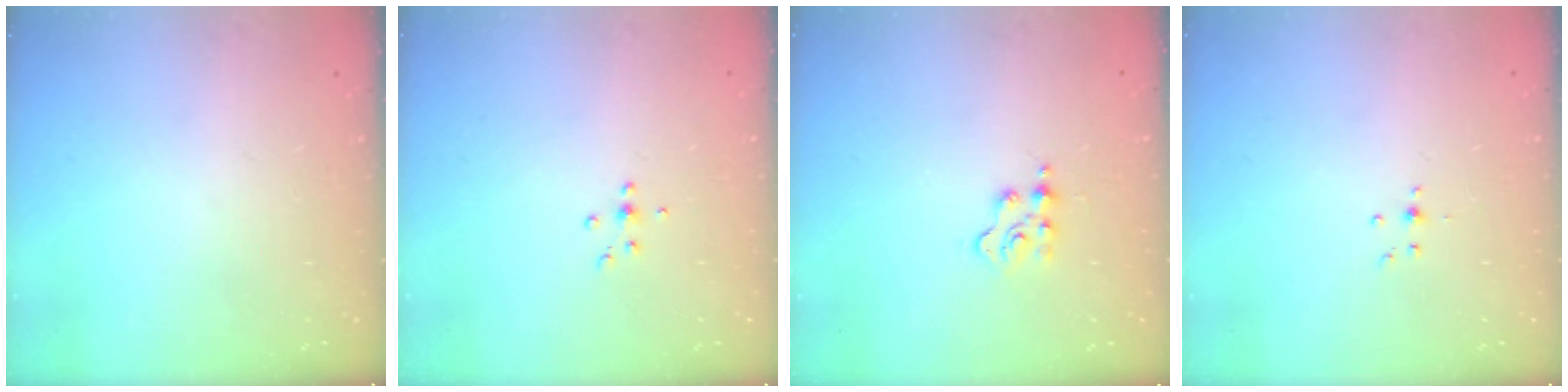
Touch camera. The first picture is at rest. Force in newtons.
{"total": 4.6, "press": 4.4, "slide": 1.2}
{"total": 2.6, "press": 2.6, "slide": 0.4}
{"total": 3.0, "press": 3.0, "slide": 0.6}